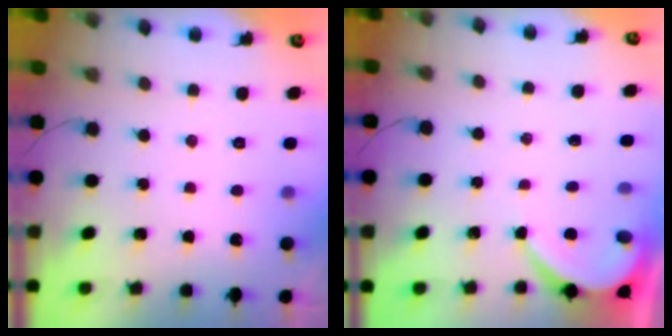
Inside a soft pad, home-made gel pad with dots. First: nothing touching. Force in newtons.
{"total": 3.9, "press": 3.9, "slide": 0.3}